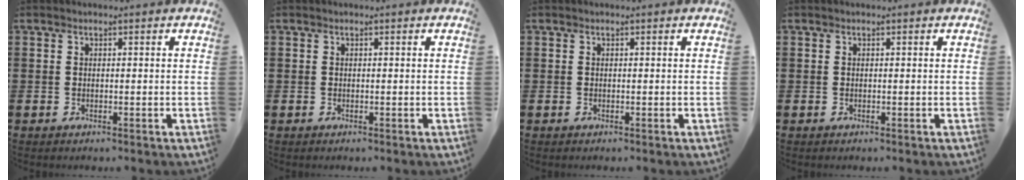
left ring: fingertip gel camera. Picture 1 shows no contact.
{"total": 0.0}
{"total": 0.0}
{"total": 0.0}